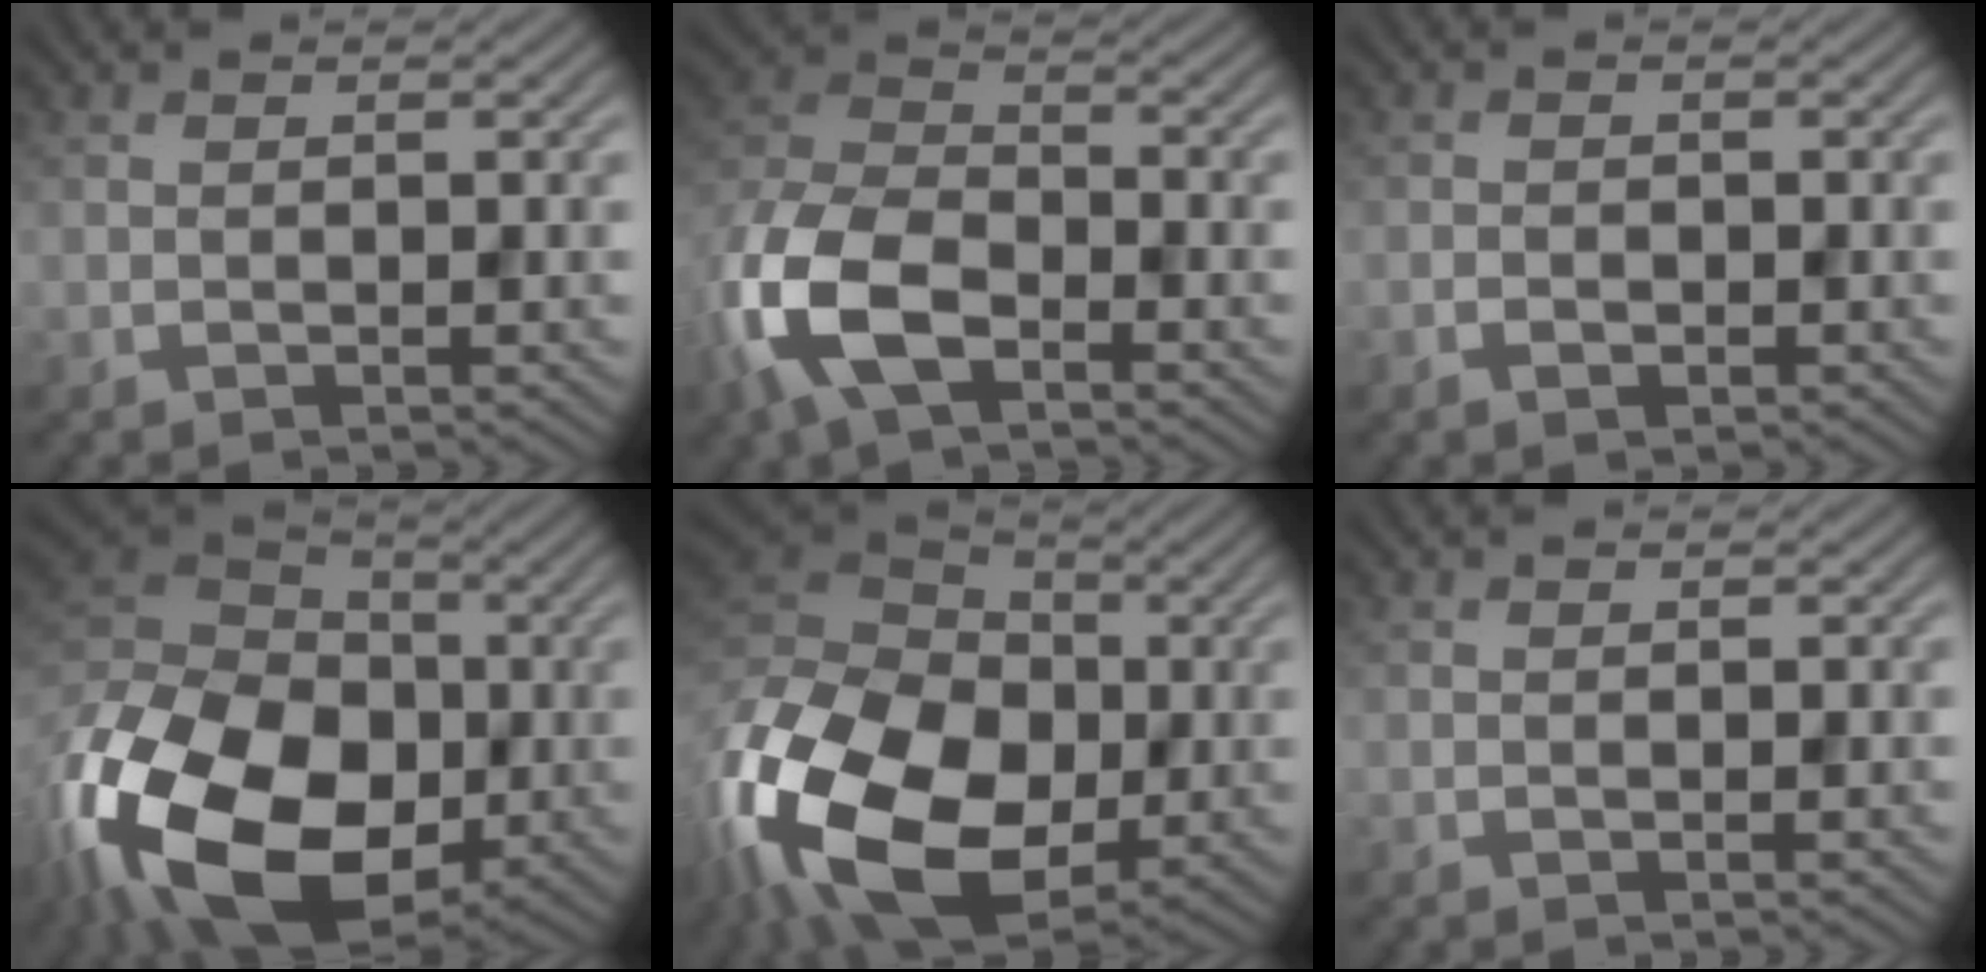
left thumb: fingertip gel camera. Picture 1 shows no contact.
{"total": 11.9, "force": [-5.5, 6.5, 8.2], "torque": [-0.209, -0.007, -0.121]}
{"total": 1.2, "force": [-0.8, 0.7, 0.7], "torque": [-0.015, -0.002, -0.014]}
{"total": 21.6, "force": [-7.9, 14.4, 14.0], "torque": [-0.354, -0.032, -0.131]}
{"total": 20.5, "force": [-5.8, 13.8, 14.0], "torque": [-0.349, -0.021, -0.097]}
{"total": 0.0}